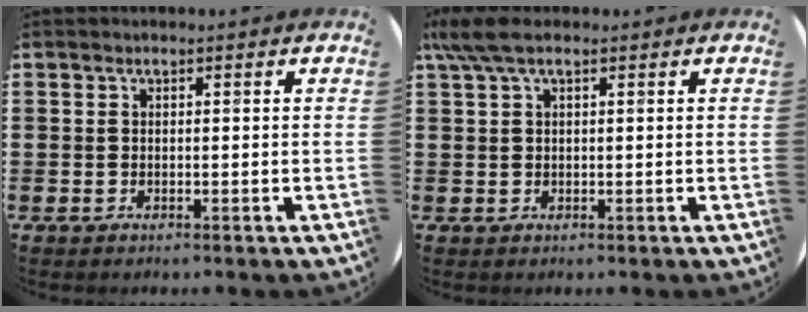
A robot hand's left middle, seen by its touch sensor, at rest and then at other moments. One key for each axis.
{"total": 3.2, "fx": 1.9, "fy": 0.7, "fz": 2.5, "tx": -0.054, "ty": 0.004, "tz": 0.034}